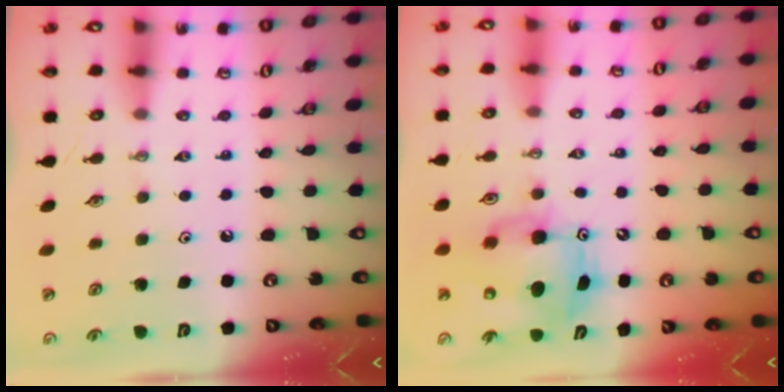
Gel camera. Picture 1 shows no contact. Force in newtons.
{"total": 8.6, "press": 8.3, "slide": 2.1}